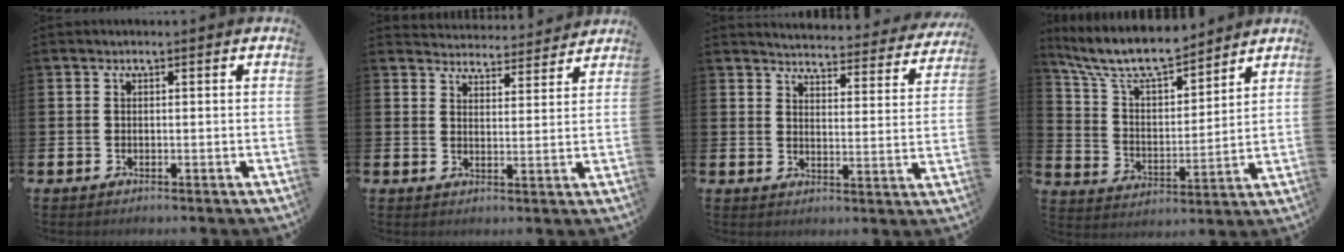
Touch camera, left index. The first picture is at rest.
{"total": 4.2, "force": [4.2, 0.6, -0.3], "torque": [-0.004, -0.034, 0.072]}
{"total": 4.3, "force": [4.2, 0.4, 0.4], "torque": [-0.019, -0.041, 0.069]}
{"total": 9.6, "force": [8.7, 2.1, 3.5], "torque": [-0.106, -0.049, 0.157]}